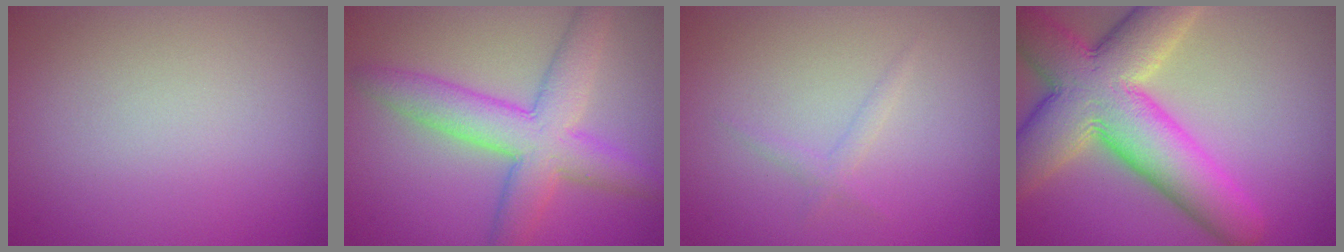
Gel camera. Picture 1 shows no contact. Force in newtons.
{"total": 6.7, "press": 6.7, "slide": 0.2}
{"total": 1.0, "press": 1.0, "slide": 0.0}
{"total": 12.1, "press": 12.0, "slide": 0.8}